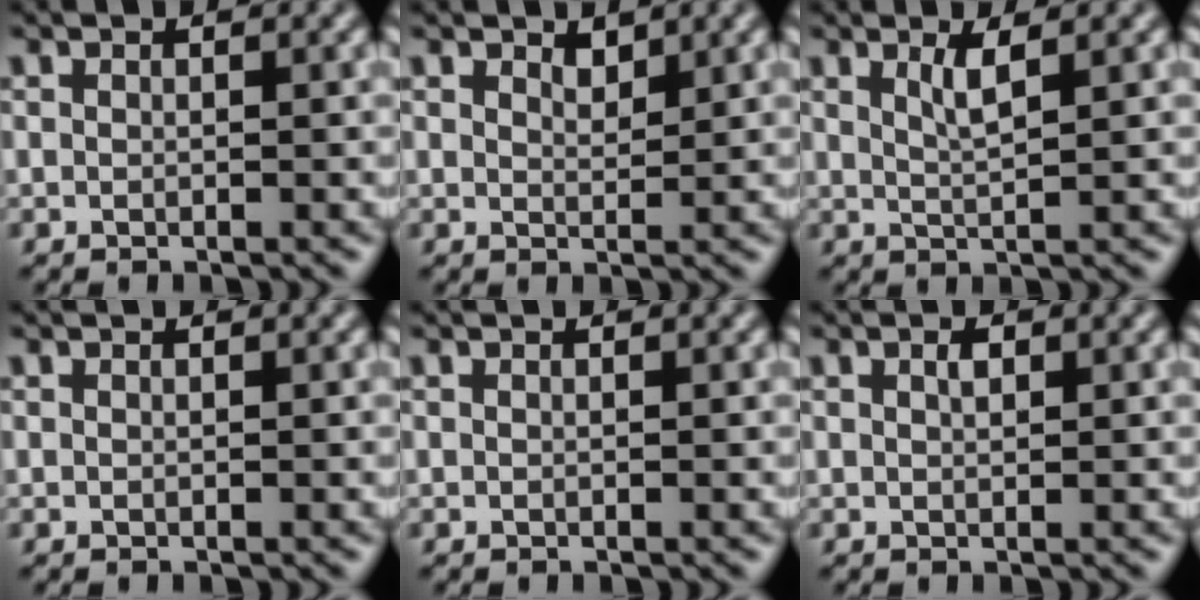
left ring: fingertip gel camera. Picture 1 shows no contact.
{"total": 1.2, "force": [1.0, 0.5, 0.5], "torque": [-0.012, -0.002, 0.019]}
{"total": 2.0, "force": [1.0, 0.5, 1.7], "torque": [-0.028, -0.001, 0.015]}
{"total": 0.0}
{"total": 0.0}
{"total": 0.9, "force": [0.4, 0.4, 0.7], "torque": [-0.016, 0.001, 0.008]}